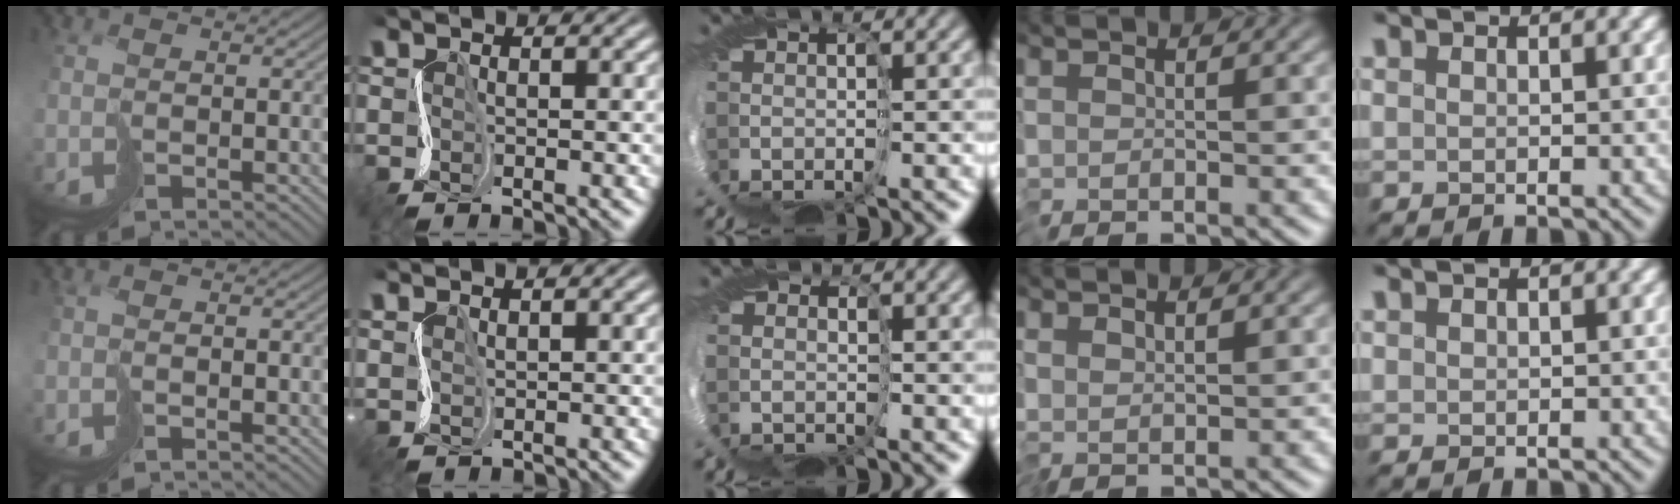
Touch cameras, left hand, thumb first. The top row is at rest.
{"thumb": {"total": 0.8, "force": [-0.8, -0.1, 0.0], "torque": [0.004, 0.004, -0.017]}, "index": {"total": 1.6, "force": [1.6, 0.0, -0.3], "torque": [0.008, 0.005, 0.035]}, "middle": {"total": 1.9, "force": [1.8, -0.1, -0.7], "torque": [0.010, -0.007, 0.038]}, "ring": {"total": 0.6, "force": [0.4, 0.1, 0.4], "torque": [-0.011, -0.001, 0.007]}}